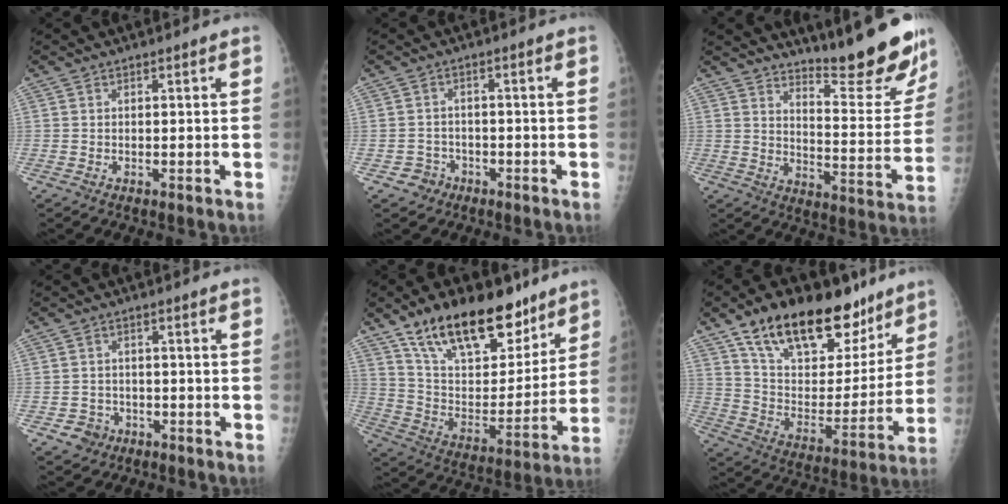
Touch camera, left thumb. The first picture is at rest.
{"total": 3.3, "force": [-1.9, 2.7, -0.1], "torque": [0.022, 0.016, -0.030]}
{"total": 16.9, "force": [14.5, 2.3, 8.2], "torque": [-0.086, -0.140, 0.201]}
{"total": 3.7, "force": [-1.9, 3.2, 0.4], "torque": [0.014, 0.014, -0.027]}
{"total": 23.6, "force": [15.8, 11.1, 13.6], "torque": [-0.179, -0.057, 0.270]}
{"total": 25.5, "force": [16.7, 12.2, 14.9], "torque": [-0.197, -0.049, 0.276]}